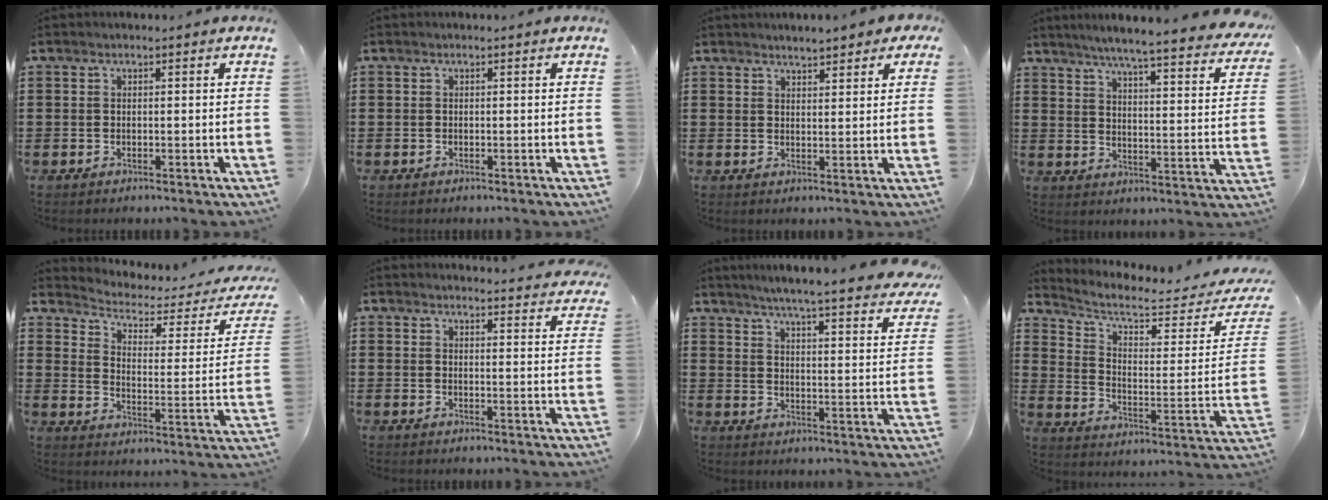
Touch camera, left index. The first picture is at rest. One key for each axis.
{"total": 0.0}
{"total": 3.0, "fx": 2.8, "fy": 0.3, "fz": 1.0, "tx": -0.027, "ty": 0.002, "tz": 0.052}
{"total": 5.2, "fx": 4.4, "fy": -0.7, "fz": 2.6, "tx": -0.071, "ty": -0.039, "tz": 0.067}
{"total": 2.7, "fx": 2.0, "fy": 1.1, "fz": 1.4, "tx": -0.046, "ty": -0.018, "tz": 0.024}
{"total": 3.2, "fx": 3.2, "fy": -0.2, "fz": 0.3, "tx": -0.007, "ty": -0.021, "tz": 0.057}
{"total": 4.6, "fx": 4.1, "fy": -0.7, "fz": 1.9, "tx": -0.059, "ty": -0.037, "tz": 0.063}
{"total": 5.7, "fx": 5.0, "fy": 1.0, "fz": 2.5, "tx": -0.071, "ty": -0.049, "tz": 0.081}